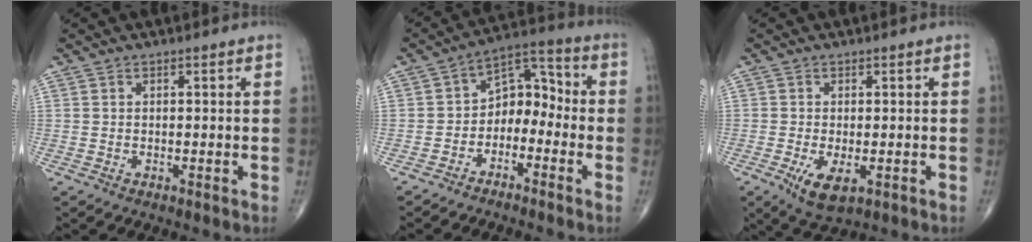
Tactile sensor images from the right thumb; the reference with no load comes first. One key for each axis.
{"total": 8.5, "fx": -2.9, "fy": 6.0, "fz": 5.4, "tx": -0.050, "ty": 0.059, "tz": -0.063}
{"total": 5.7, "fx": -2.0, "fy": 2.6, "fz": 4.7, "tx": -0.083, "ty": -0.012, "tz": -0.028}